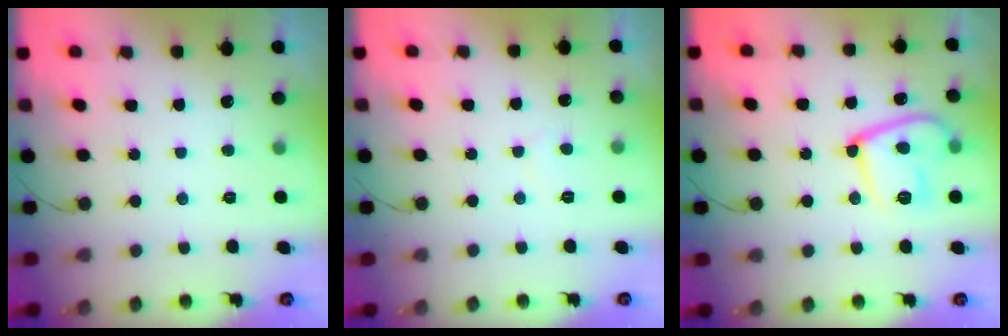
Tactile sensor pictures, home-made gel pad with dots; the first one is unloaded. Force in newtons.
{"total": 2.6, "press": 2.6, "slide": 0.2}
{"total": 14.4, "press": 14.3, "slide": 1.6}